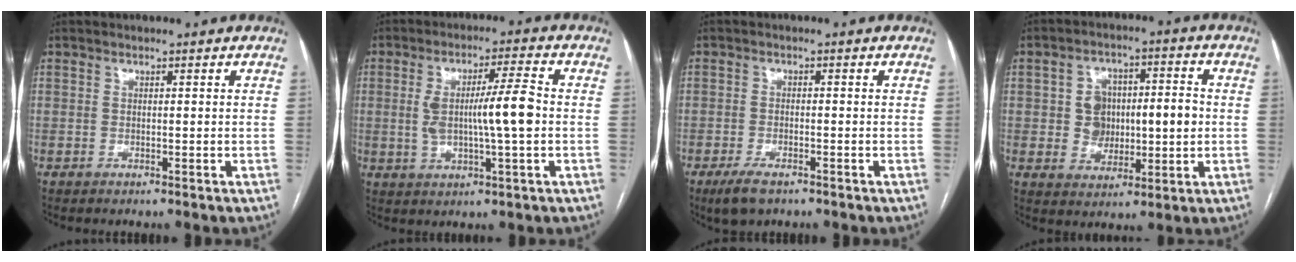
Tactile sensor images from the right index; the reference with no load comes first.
{"total": 9.0, "force": [-0.2, 0.8, 8.9], "torque": [-0.159, 0.009, -0.003]}
{"total": 4.2, "force": [-2.9, 1.4, 2.8], "torque": [-0.058, -0.006, -0.048]}
{"total": 8.8, "force": [0.0, 6.0, 6.5], "torque": [-0.102, 0.031, 0.011]}